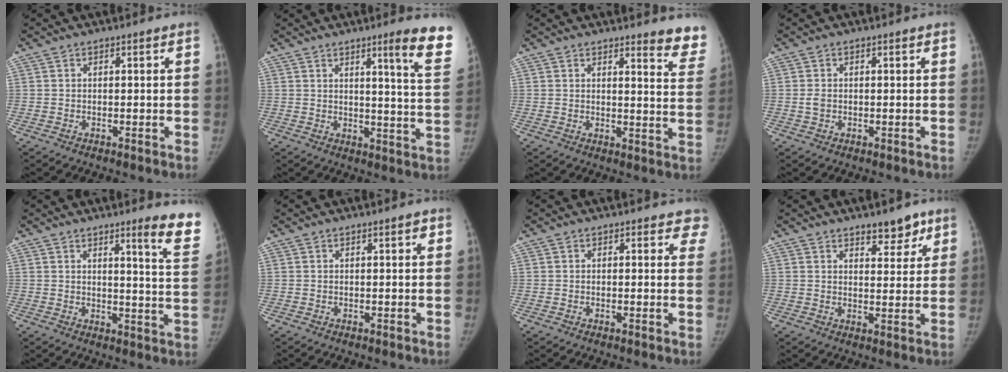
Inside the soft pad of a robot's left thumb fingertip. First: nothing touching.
{"total": 11.9, "force": [7.3, 0.2, 9.3], "torque": [-0.105, -0.047, 0.082]}
{"total": 8.7, "force": [7.9, 1.5, 3.1], "torque": [-0.003, -0.069, 0.069]}
{"total": 1.4, "force": [-0.1, 1.1, 0.9], "torque": [-0.014, 0.003, 0.002]}
{"total": 10.1, "force": [7.0, 0.3, 7.2], "torque": [-0.071, -0.051, 0.073]}
{"total": 0.7, "force": [0.4, 0.2, 0.5], "torque": [-0.002, 0.002, 0.003]}
{"total": 3.8, "force": [3.2, 1.8, 1.0], "torque": [0.026, -0.013, 0.016]}
{"total": 5.6, "force": [4.0, 2.5, 3.1], "torque": [-0.008, -0.025, 0.056]}